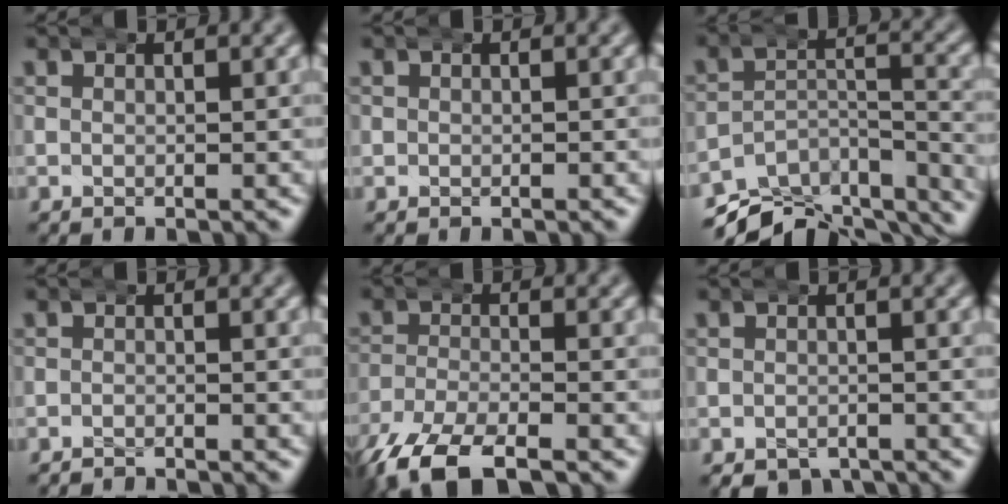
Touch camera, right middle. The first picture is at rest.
{"total": 0.0}
{"total": 11.6, "force": [-9.7, 4.6, 4.5], "torque": [-0.055, -0.024, -0.153]}
{"total": 2.0, "force": [-2.0, 0.2, 0.0], "torque": [-0.005, -0.009, -0.030]}
{"total": 7.5, "force": [-5.8, 3.1, 3.6], "torque": [-0.087, -0.024, -0.089]}
{"total": 3.4, "force": [-2.7, 1.8, 0.9], "torque": [-0.015, -0.016, -0.040]}